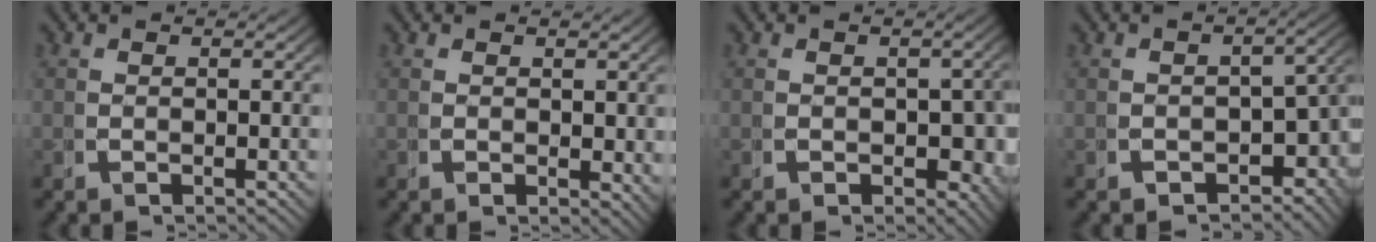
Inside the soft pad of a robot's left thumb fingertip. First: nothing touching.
{"total": 1.3, "force": [0.6, 0.8, 0.9], "torque": [-0.001, -0.006, 0.013]}
{"total": 4.3, "force": [-0.5, 3.0, 3.0], "torque": [-0.025, -0.013, -0.001]}
{"total": 6.4, "force": [-2.0, 4.2, 4.4], "torque": [-0.038, -0.023, -0.021]}